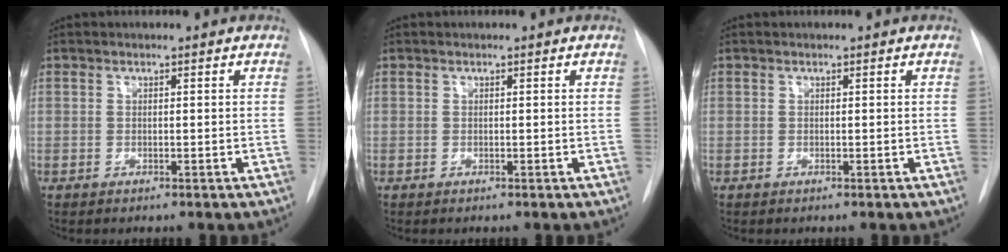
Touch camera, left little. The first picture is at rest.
{"total": 0.0}
{"total": 0.0}